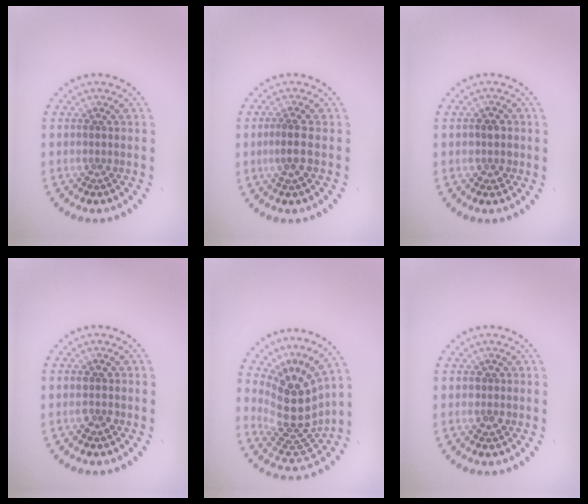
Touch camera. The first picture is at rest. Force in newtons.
{"total": 1.8, "press": 1.6, "slide": 0.8}
{"total": 1.5, "press": 1.4, "slide": 0.4}
{"total": 1.4, "press": 1.4, "slide": 0.3}
{"total": 5.3, "press": 3.9, "slide": 3.6}
{"total": 1.1, "press": 1.0, "slide": 0.4}